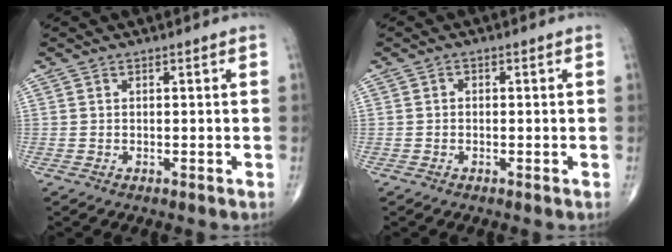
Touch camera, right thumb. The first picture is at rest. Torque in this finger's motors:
{"motor_torque": [-0.29, 0.14, 0.00, -0.22, -0.01]}